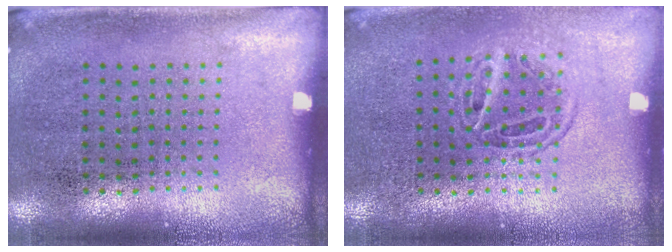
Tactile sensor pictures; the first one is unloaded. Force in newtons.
{"total": 1.1, "press": 1.0, "slide": 0.5}